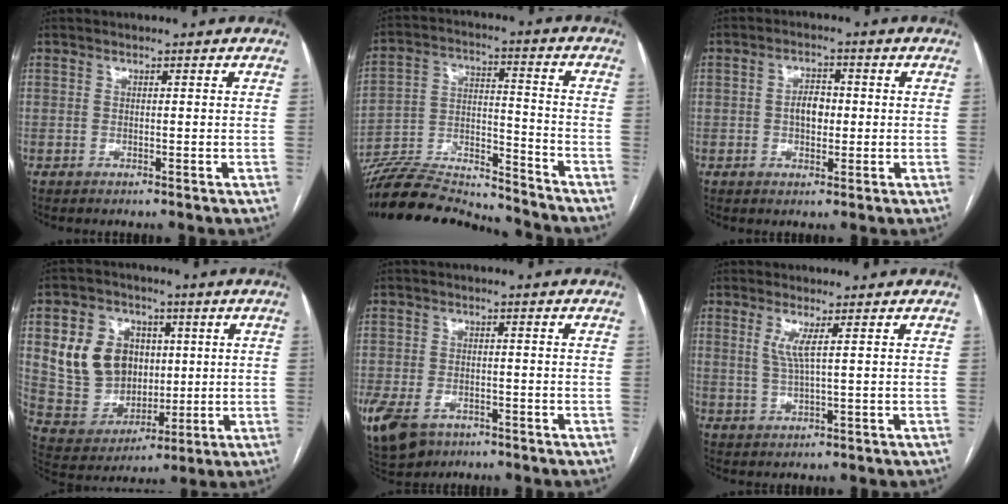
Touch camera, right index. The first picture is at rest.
{"total": 19.8, "force": [-19.0, 2.0, 5.3], "torque": [-0.118, 0.009, -0.312]}
{"total": 4.0, "force": [-0.1, 2.4, 3.2], "torque": [-0.056, 0.010, 0.000]}
{"total": 13.8, "force": [3.2, 11.2, 7.3], "torque": [-0.163, 0.034, 0.080]}
{"total": 12.8, "force": [-6.7, 8.9, 6.3], "torque": [-0.175, -0.008, -0.100]}
{"total": 3.0, "force": [1.0, -0.3, 2.8], "torque": [-0.064, -0.004, 0.022]}